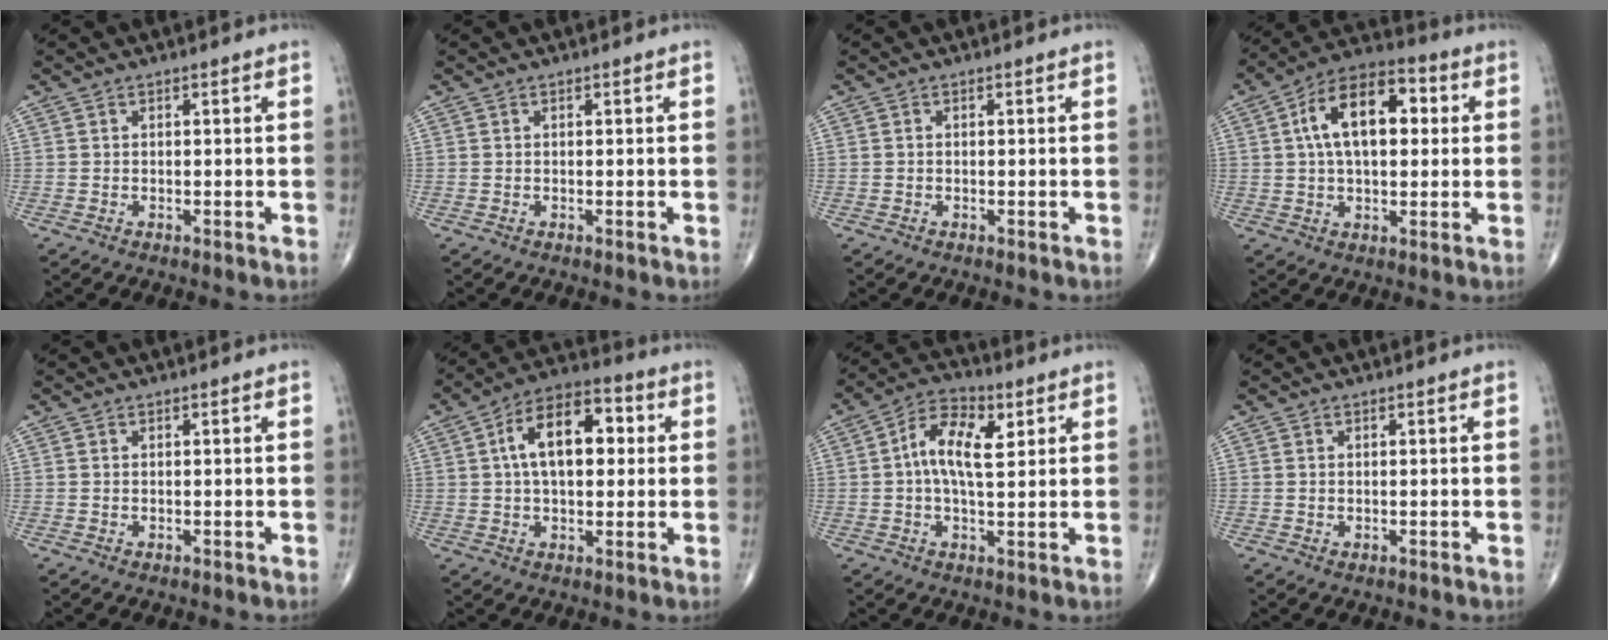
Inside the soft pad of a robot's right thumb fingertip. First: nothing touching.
{"total": 0.0}
{"total": 0.0}
{"total": 15.0, "force": [2.9, 8.3, 12.2], "torque": [-0.188, 0.026, 0.040]}
{"total": 0.0}
{"total": 14.0, "force": [2.5, 7.8, 11.3], "torque": [-0.165, 0.025, 0.032]}
{"total": 10.0, "force": [2.3, 5.0, 8.4], "torque": [-0.138, 0.012, 0.032]}
{"total": 0.5, "force": [0.1, 0.4, 0.3], "torque": [-0.009, -0.003, 0.002]}